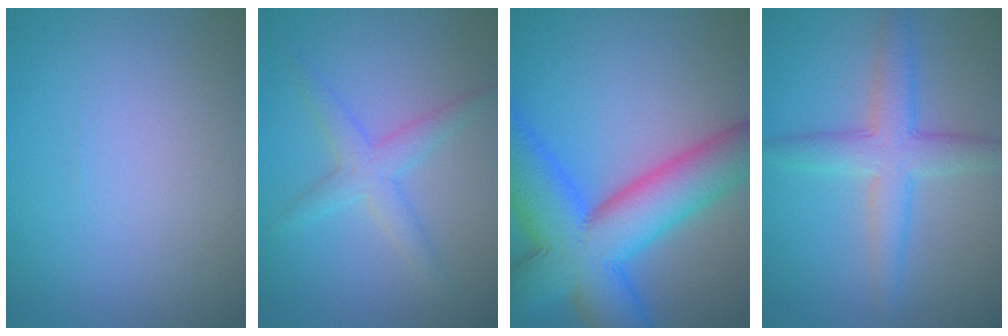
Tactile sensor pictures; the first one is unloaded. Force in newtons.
{"total": 2.8, "press": 2.8, "slide": 0.1}
{"total": 13.2, "press": 13.2, "slide": 0.5}
{"total": 4.4, "press": 4.4, "slide": 0.1}